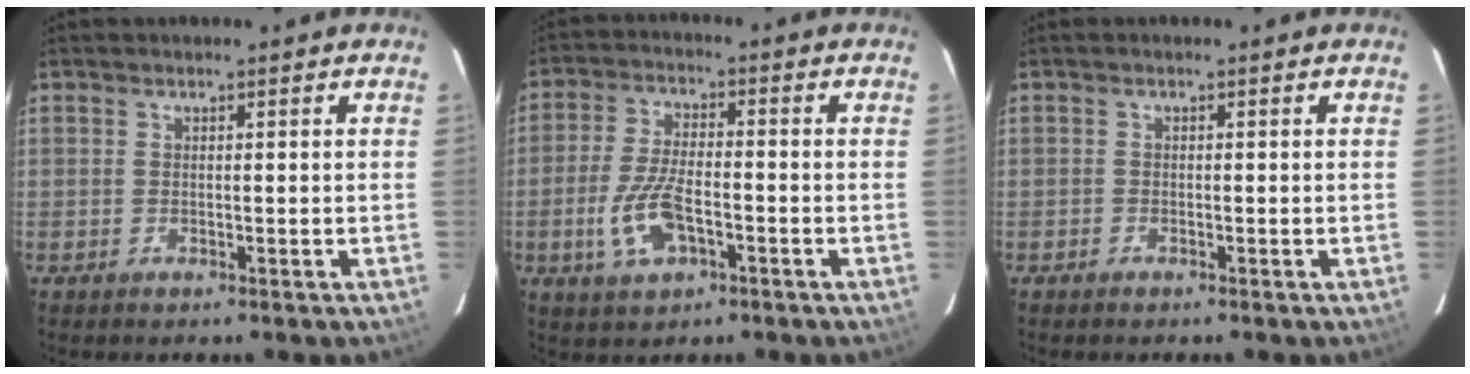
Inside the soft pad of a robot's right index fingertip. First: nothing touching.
{"total": 9.2, "force": [-3.3, 3.9, 7.6], "torque": [-0.165, -0.004, -0.059]}
{"total": 0.6, "force": [-0.5, 0.2, 0.0], "torque": [-0.001, -0.001, -0.012]}